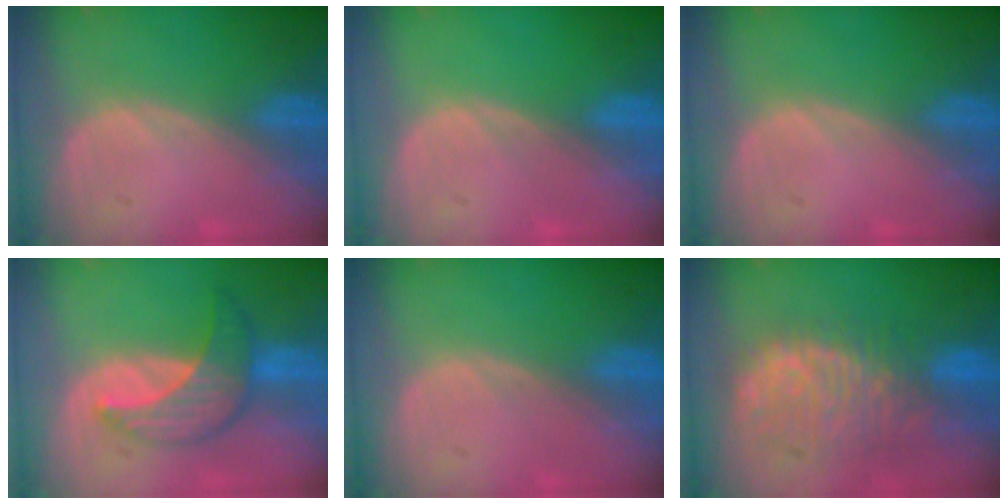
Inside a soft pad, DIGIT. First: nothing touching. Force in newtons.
{"total": 0.0}
{"total": 0.0}
{"total": 7.0, "press": 7.0, "slide": 0.4}
{"total": 0.0}
{"total": 11.1, "press": 9.6, "slide": 5.6}